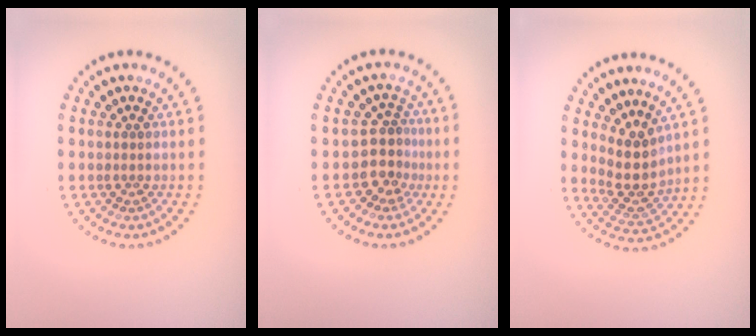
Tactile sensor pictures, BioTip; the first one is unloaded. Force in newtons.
{"total": 2.9, "press": 2.0, "slide": 2.0}
{"total": 3.5, "press": 2.7, "slide": 2.2}